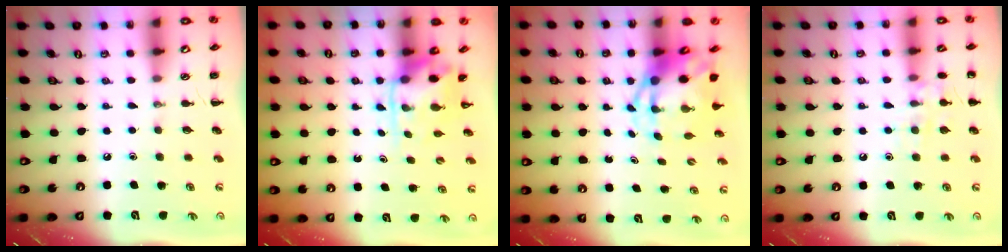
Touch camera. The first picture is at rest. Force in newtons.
{"total": 3.5, "press": 3.4, "slide": 0.7}
{"total": 5.1, "press": 4.9, "slide": 1.7}
{"total": 8.7, "press": 8.6, "slide": 0.8}